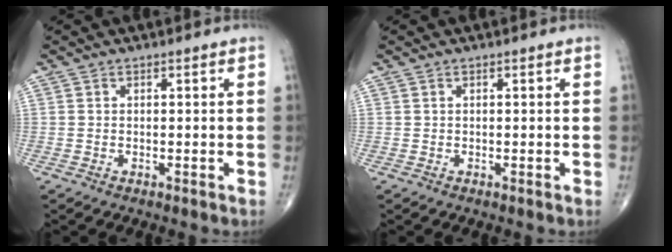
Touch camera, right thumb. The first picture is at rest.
{"total": 0.0}